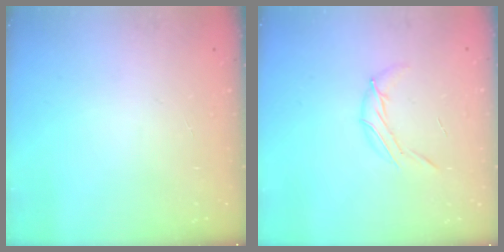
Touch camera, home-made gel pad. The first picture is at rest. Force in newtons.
{"total": 7.4, "press": 7.2, "slide": 1.3}